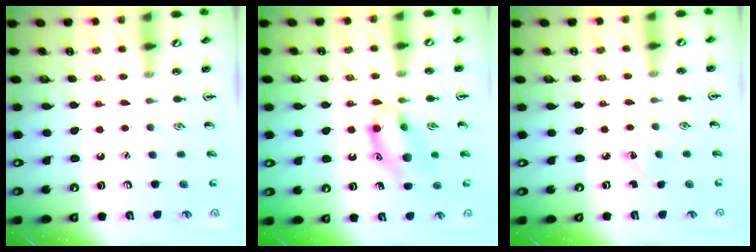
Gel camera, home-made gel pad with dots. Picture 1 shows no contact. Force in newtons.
{"total": 13.1, "press": 13.1, "slide": 1.3}
{"total": 1.9, "press": 1.8, "slide": 0.7}